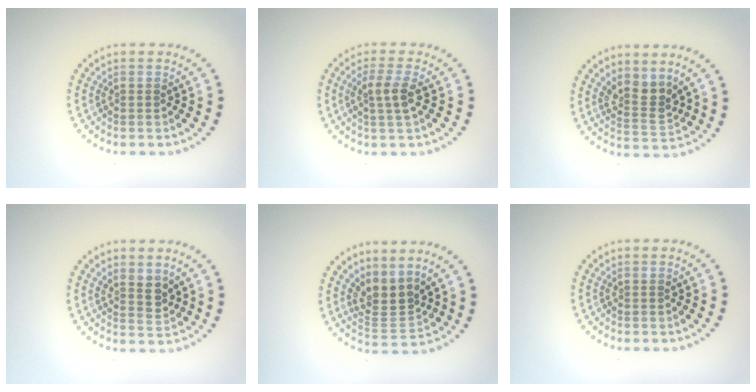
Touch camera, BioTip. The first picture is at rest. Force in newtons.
{"total": 2.4, "press": 2.1, "slide": 1.0}
{"total": 2.7, "press": 2.2, "slide": 1.7}
{"total": 2.1, "press": 1.8, "slide": 1.1}
{"total": 3.2, "press": 2.4, "slide": 2.2}
{"total": 0.0}